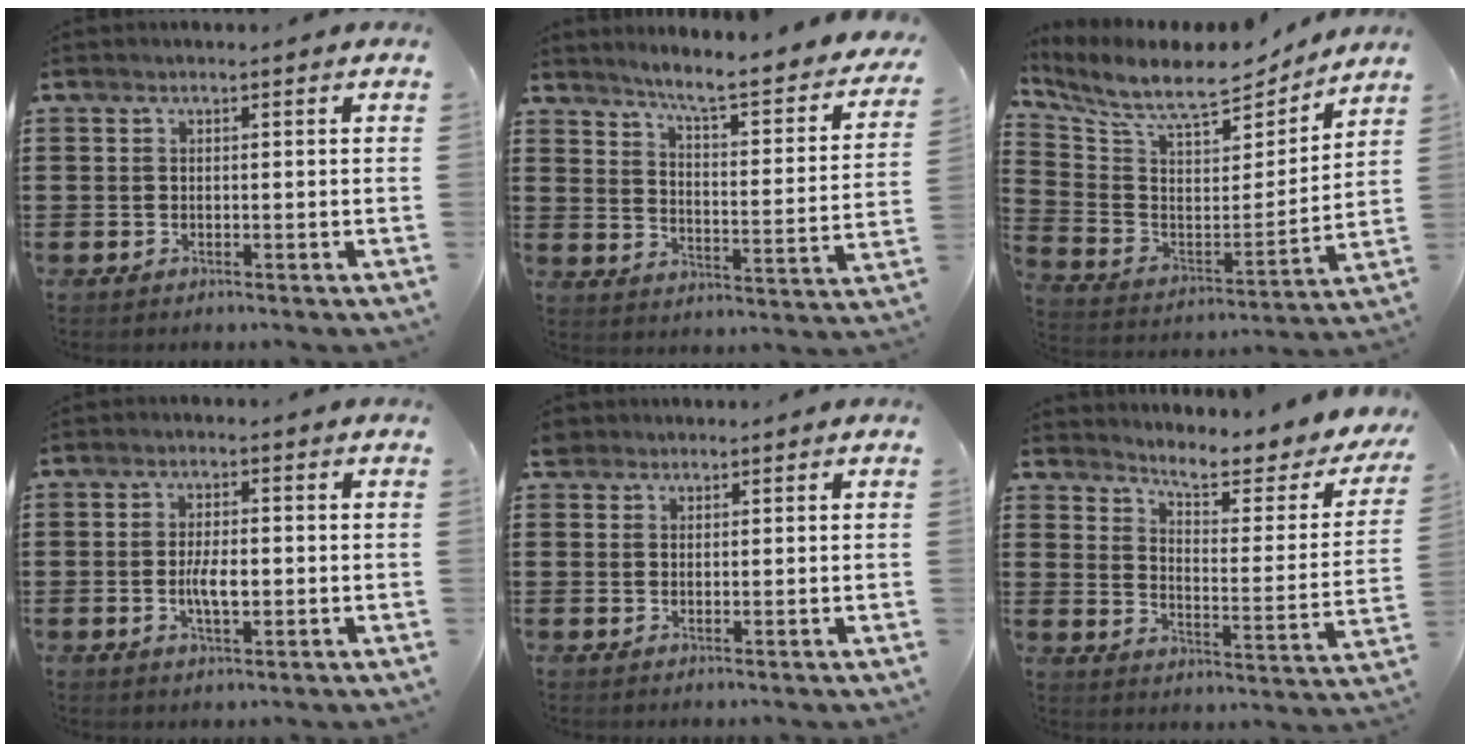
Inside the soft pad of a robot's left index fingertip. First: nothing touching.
{"total": 5.8, "force": [4.7, -0.1, 3.3], "torque": [-0.078, -0.042, 0.068]}
{"total": 10.4, "force": [8.9, 2.0, 5.1], "torque": [-0.130, -0.060, 0.151]}
{"total": 4.3, "force": [-0.5, 1.5, 4.0], "torque": [-0.079, -0.001, -0.011]}
{"total": 1.9, "force": [1.5, 1.1, 0.2], "torque": [-0.010, 0.008, 0.029]}
{"total": 5.9, "force": [5.0, 0.5, 3.1], "torque": [-0.068, -0.042, 0.076]}